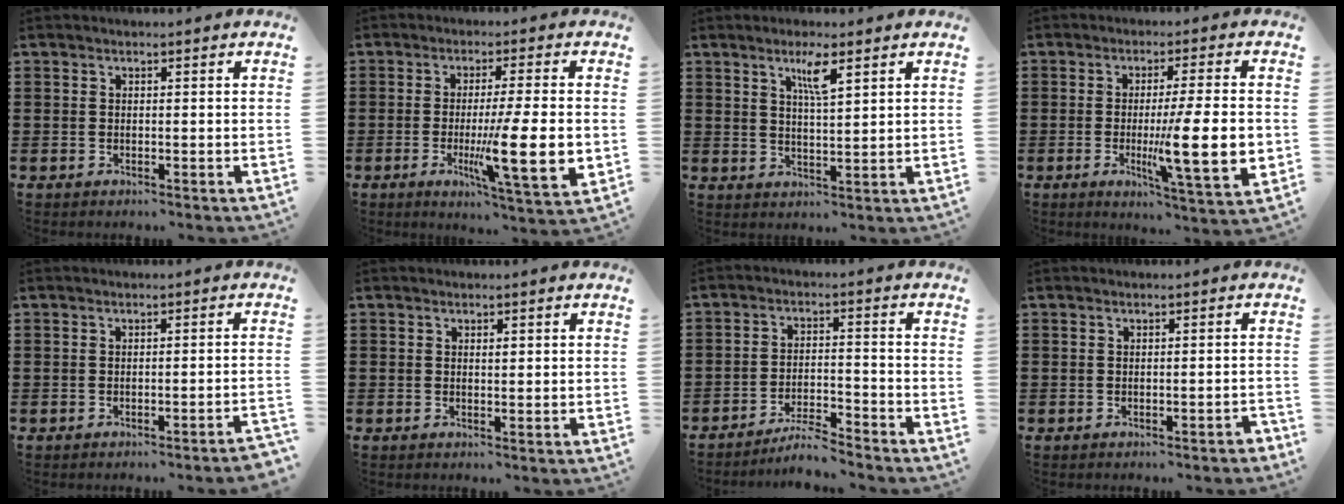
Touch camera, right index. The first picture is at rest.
{"total": 12.1, "force": [-1.5, 1.8, 11.9], "torque": [-0.202, -0.022, -0.027]}
{"total": 4.3, "force": [2.6, 0.6, 3.3], "torque": [-0.065, 0.002, 0.042]}
{"total": 12.3, "force": [-1.1, 1.8, 12.1], "torque": [-0.192, -0.022, -0.021]}
{"total": 1.0, "force": [-0.9, -0.1, 0.6], "torque": [-0.011, -0.003, -0.016]}
{"total": 0.7, "force": [0.3, 0.3, 0.6], "torque": [-0.011, 0.001, 0.005]}
{"total": 4.9, "force": [-4.6, 0.2, 1.5], "torque": [-0.035, -0.002, -0.093]}
{"total": 0.8, "force": [-0.6, 0.2, 0.5], "torque": [-0.011, -0.004, -0.011]}